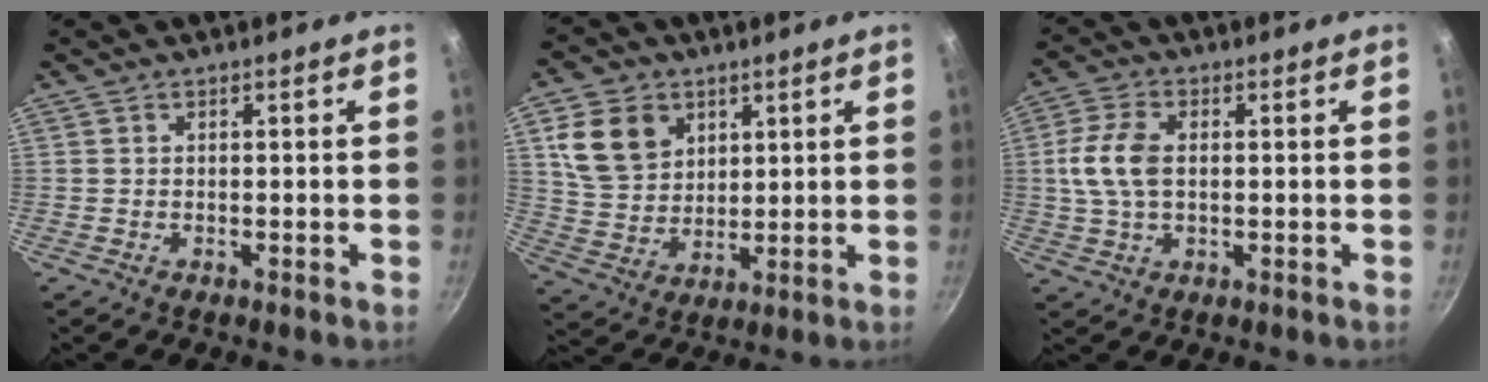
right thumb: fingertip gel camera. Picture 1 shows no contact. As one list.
[{"total": 11.9, "force": [4.6, 9.3, 5.8], "torque": [-0.085, -0.013, 0.091]}, {"total": 8.4, "force": [0.8, 4.8, 6.8], "torque": [-0.143, 0.012, 0.011]}]